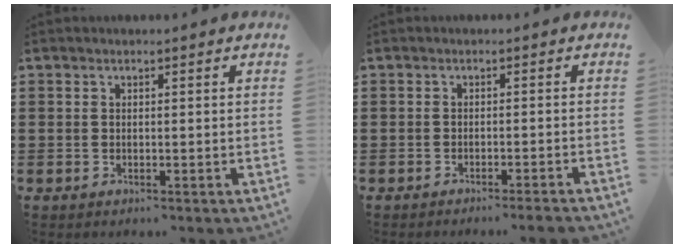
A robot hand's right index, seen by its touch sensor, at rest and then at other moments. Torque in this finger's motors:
{"motor_torque": [0.32, -0.10, 0.05, -0.02]}